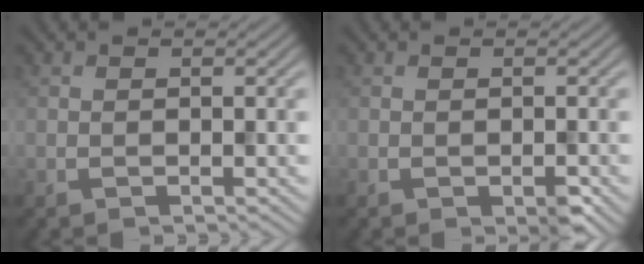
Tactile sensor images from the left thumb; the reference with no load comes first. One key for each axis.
{"total": 1.7, "fx": -0.9, "fy": 0.6, "fz": 1.3, "tx": -0.020, "ty": -0.004, "tz": -0.012}